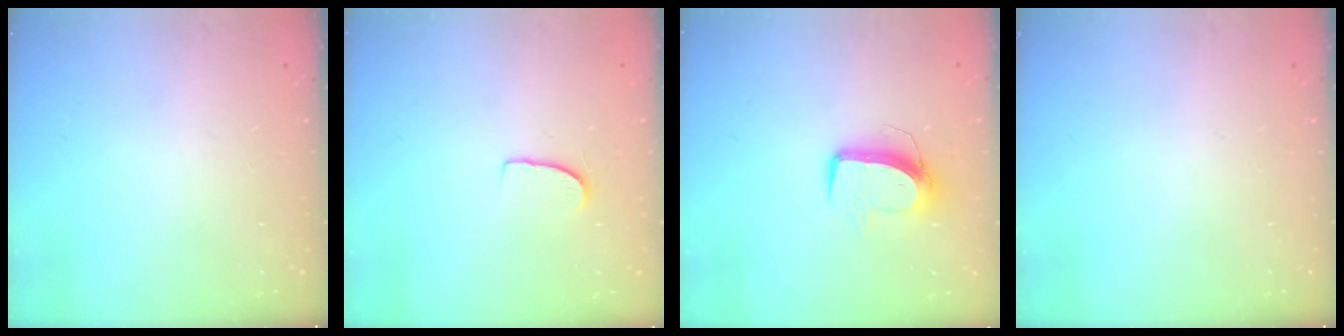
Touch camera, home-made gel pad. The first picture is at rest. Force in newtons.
{"total": 5.7, "press": 5.6, "slide": 0.5}
{"total": 10.0, "press": 10.0, "slide": 0.3}
{"total": 0.0}